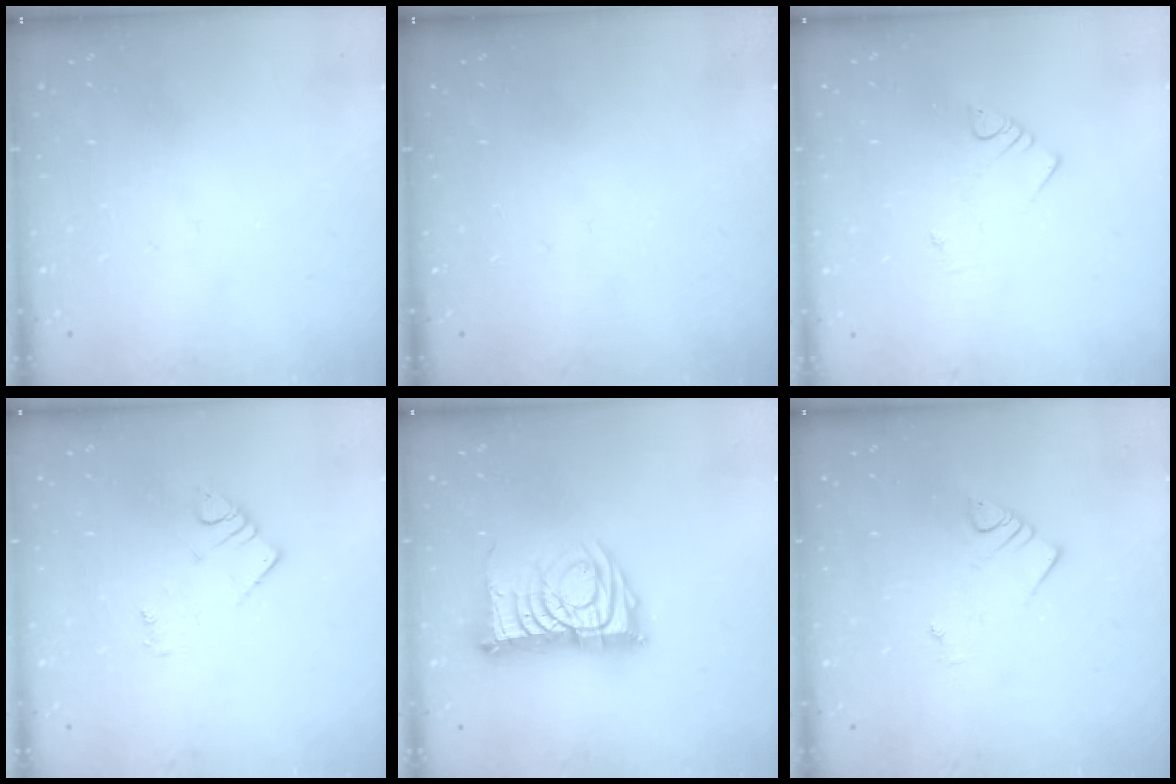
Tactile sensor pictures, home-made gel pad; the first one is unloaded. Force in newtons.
{"total": 0.0}
{"total": 2.1, "press": 2.1, "slide": 0.4}
{"total": 3.6, "press": 3.6, "slide": 0.4}
{"total": 14.3, "press": 14.3, "slide": 0.6}
{"total": 1.9, "press": 1.8, "slide": 0.4}